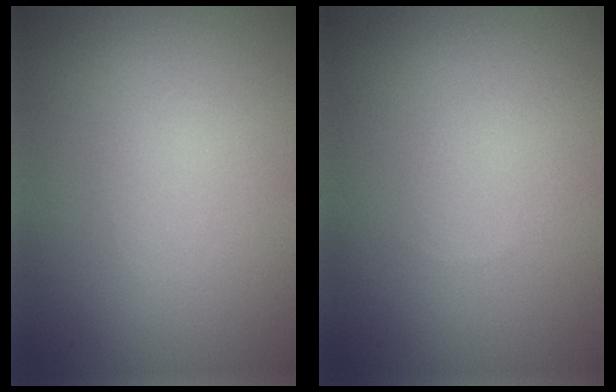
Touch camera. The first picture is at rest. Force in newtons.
{"total": 0.0}